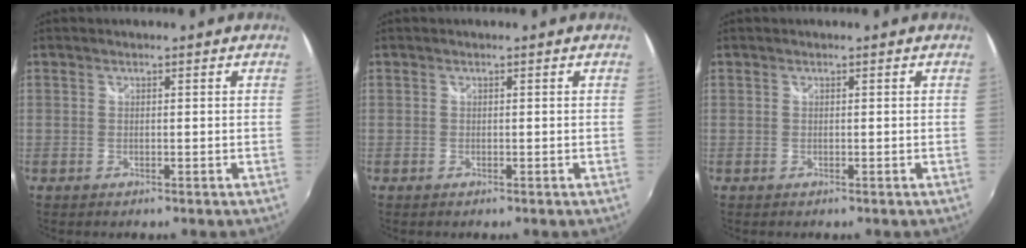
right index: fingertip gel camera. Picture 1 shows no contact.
{"total": 0.0}
{"total": 0.0}